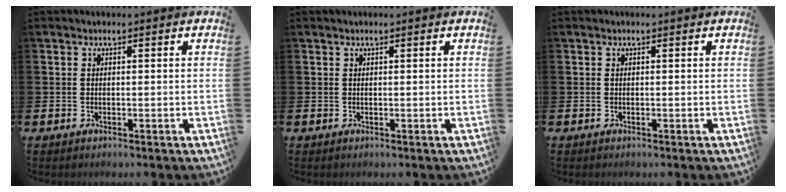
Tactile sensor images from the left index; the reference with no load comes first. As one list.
[{"total": 0.0}, {"total": 0.0}]